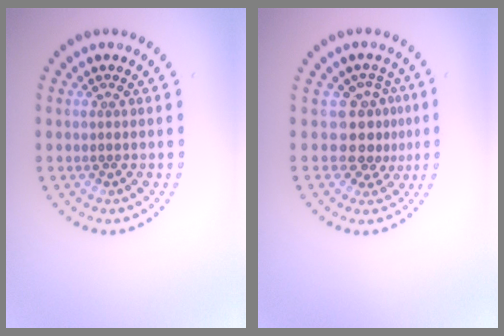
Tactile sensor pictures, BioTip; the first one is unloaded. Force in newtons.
{"total": 3.0, "press": 2.1, "slide": 2.1}